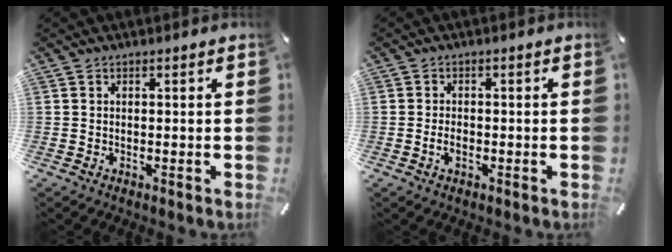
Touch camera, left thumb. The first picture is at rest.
{"total": 1.8, "force": [-0.6, 1.0, 1.3], "torque": [-0.024, 0.002, -0.012]}